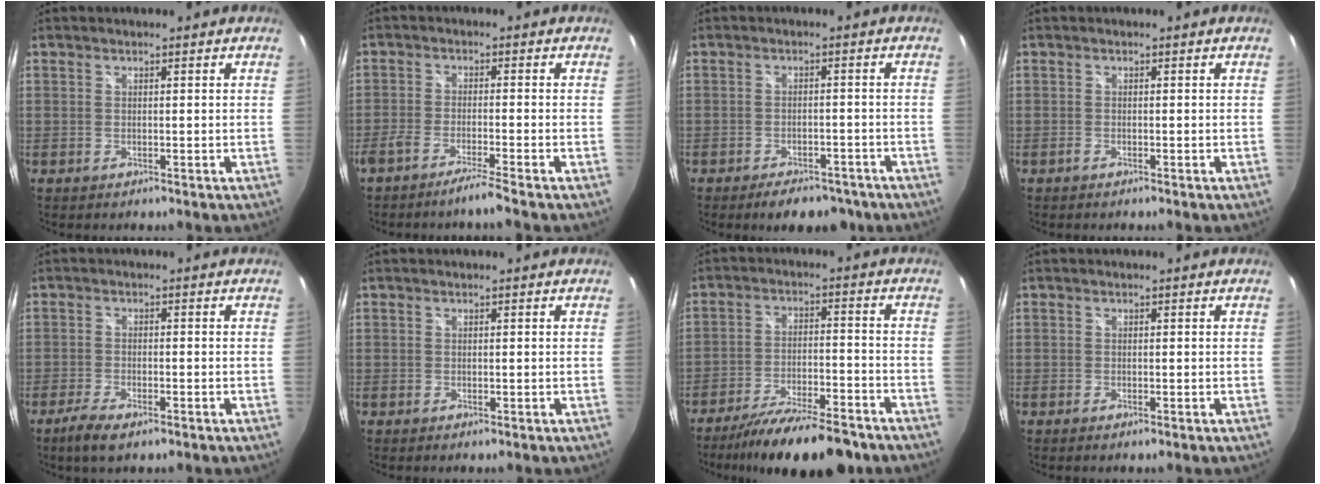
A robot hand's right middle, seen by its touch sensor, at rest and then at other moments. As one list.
[{"total": 4.6, "force": [-3.9, -0.7, 2.3], "torque": [-0.063, -0.007, -0.073]}, {"total": 8.0, "force": [-6.1, 3.6, 3.7], "torque": [-0.069, 0.004, -0.078]}, {"total": 0.7, "force": [-0.7, 0.2, 0.1], "torque": [-0.004, -0.001, -0.014]}, {"total": 5.1, "force": [-3.5, 1.6, 3.4], "torque": [-0.087, -0.014, -0.062]}, {"total": 0.0}, {"total": 16.6, "force": [-13.7, 3.2, 8.8], "torque": [-0.164, -0.028, -0.210]}, {"total": 0.6, "force": [-0.3, 0.0, 0.4], "torque": [-0.007, -0.001, -0.007]}]